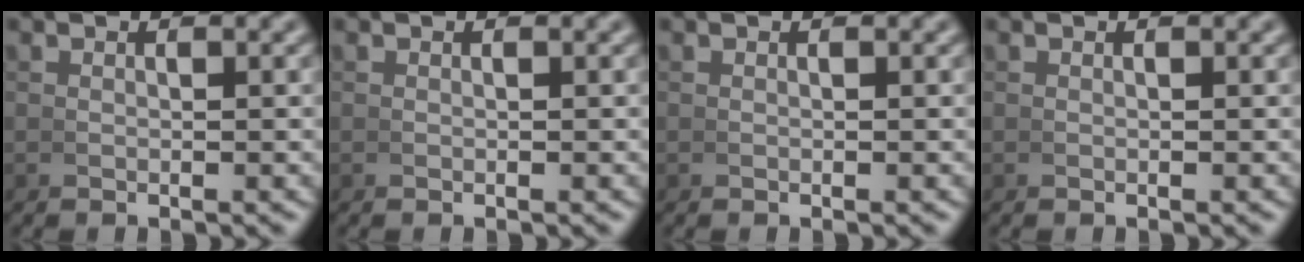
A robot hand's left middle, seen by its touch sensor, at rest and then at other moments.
{"total": 0.0}
{"total": 0.0}
{"total": 0.0}